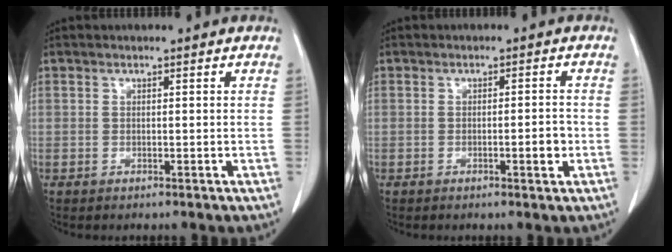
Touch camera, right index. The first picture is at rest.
{"total": 2.4, "force": [-0.8, 0.4, 2.3], "torque": [-0.033, -0.001, -0.010]}